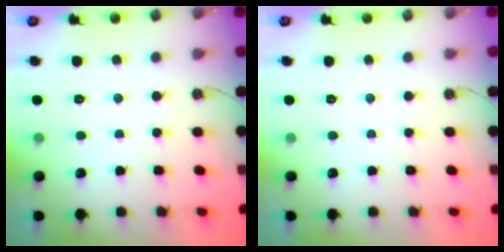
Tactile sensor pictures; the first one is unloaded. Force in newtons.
{"total": 0.0}